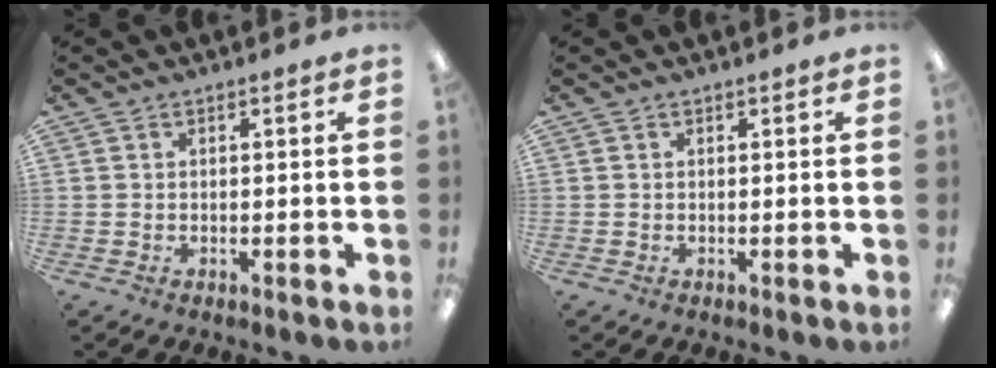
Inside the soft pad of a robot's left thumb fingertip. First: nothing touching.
{"total": 0.0}